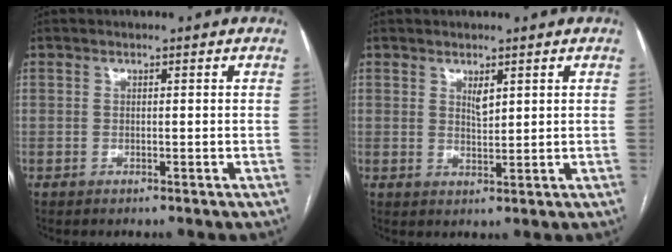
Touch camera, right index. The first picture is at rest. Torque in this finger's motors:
{"motor_torque": [0.30, 0.26, 0.02, 0.04]}